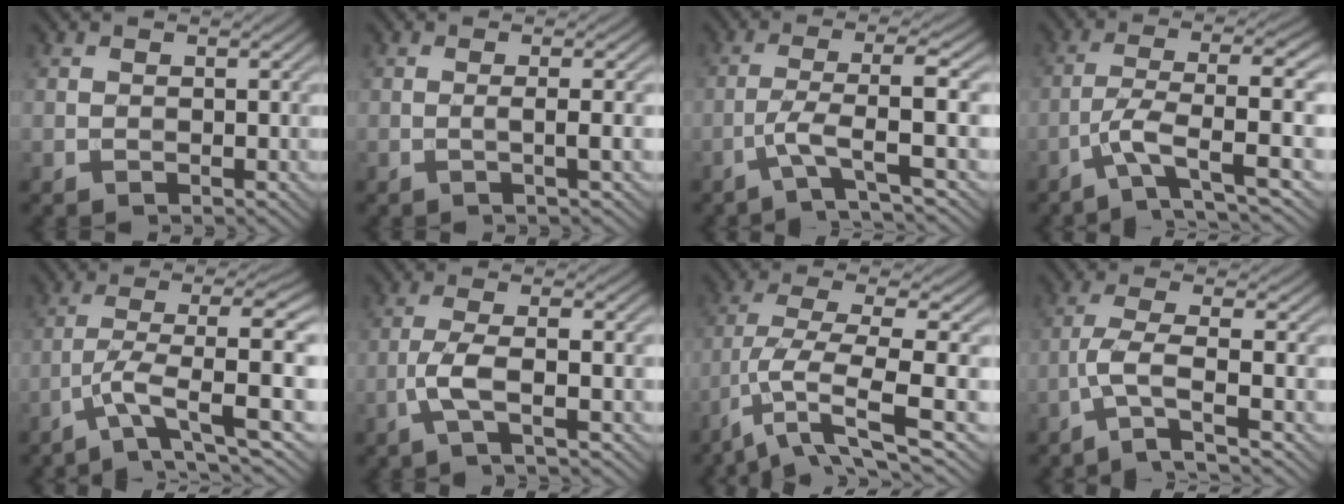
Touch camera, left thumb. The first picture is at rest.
{"total": 2.8, "force": [-0.1, 0.4, 2.7], "torque": [-0.041, 0.007, -0.011]}
{"total": 4.9, "force": [-1.9, 0.3, 4.5], "torque": [-0.078, 0.014, -0.057]}
{"total": 6.9, "force": [-2.6, 1.2, 6.3], "torque": [-0.113, 0.009, -0.060]}
{"total": 8.4, "force": [-2.3, 1.7, 7.9], "torque": [-0.132, 0.015, -0.046]}
{"total": 4.9, "force": [-1.6, 0.8, 4.5], "torque": [-0.090, 0.009, -0.044]}
{"total": 9.2, "force": [-4.1, 1.9, 8.0], "torque": [-0.154, 0.000, -0.080]}
{"total": 4.5, "force": [-2.2, 0.6, 3.9], "torque": [-0.073, 0.008, -0.065]}